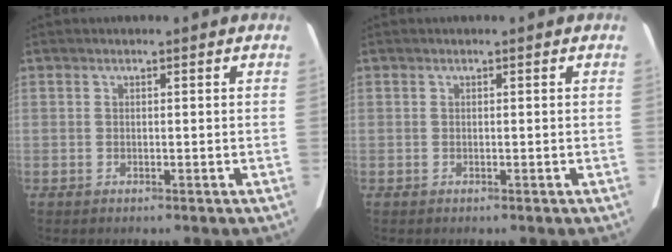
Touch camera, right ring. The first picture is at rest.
{"total": 0.0}